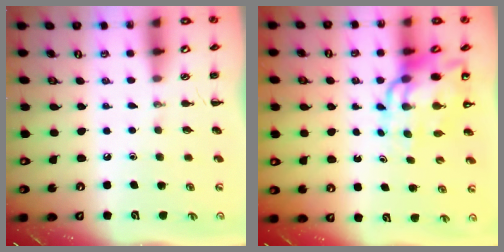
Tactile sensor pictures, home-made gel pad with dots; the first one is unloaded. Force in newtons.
{"total": 14.0, "press": 13.4, "slide": 4.1}